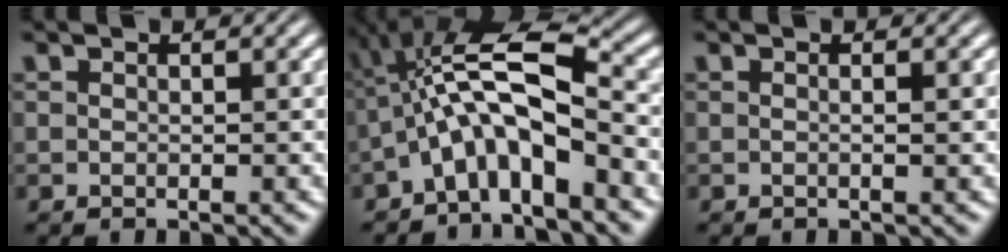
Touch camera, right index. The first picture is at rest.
{"total": 8.2, "force": [0.3, 4.4, 7.0], "torque": [-0.139, -0.008, 0.005]}
{"total": 0.7, "force": [-0.1, -0.4, 0.6], "torque": [-0.011, -0.001, -0.002]}